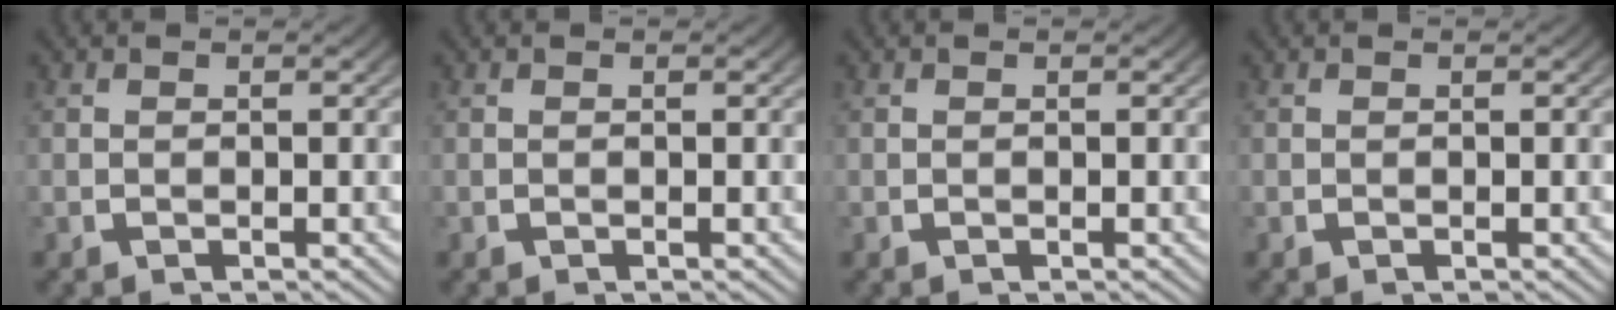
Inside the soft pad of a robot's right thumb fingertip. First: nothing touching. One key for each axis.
{"total": 0.0}
{"total": 0.0}
{"total": 0.0}